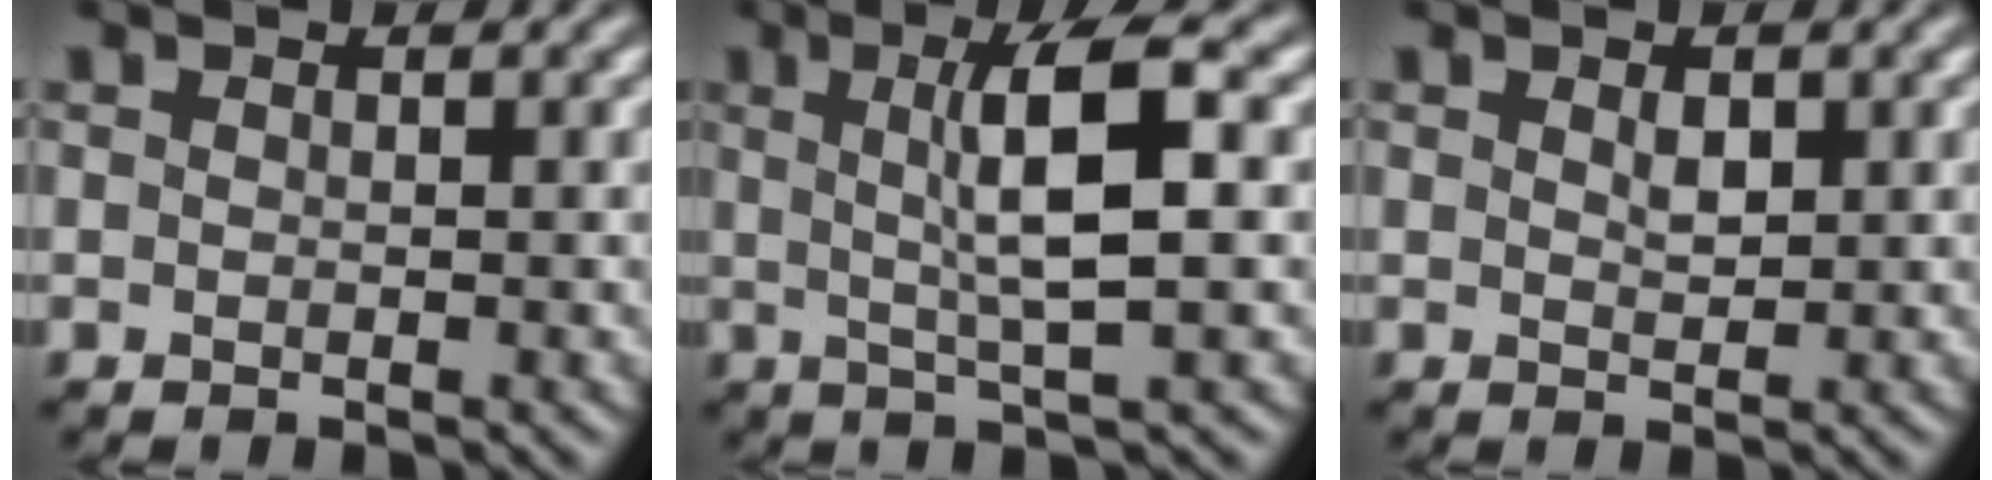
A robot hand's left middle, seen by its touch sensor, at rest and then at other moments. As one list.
[{"total": 6.5, "force": [1.1, 1.3, 6.3], "torque": [-0.101, 0.009, 0.019]}, {"total": 1.3, "force": [0.6, 0.6, 0.9], "torque": [-0.018, 0.000, 0.012]}]